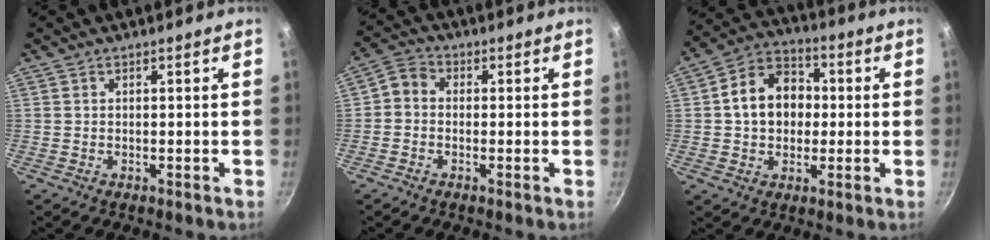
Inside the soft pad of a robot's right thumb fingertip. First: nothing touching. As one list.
[{"total": 3.5, "force": [-0.8, 2.9, 1.8], "torque": [-0.035, 0.017, -0.031]}, {"total": 12.4, "force": [0.7, 9.7, 7.6], "torque": [-0.094, 0.026, -0.003]}]